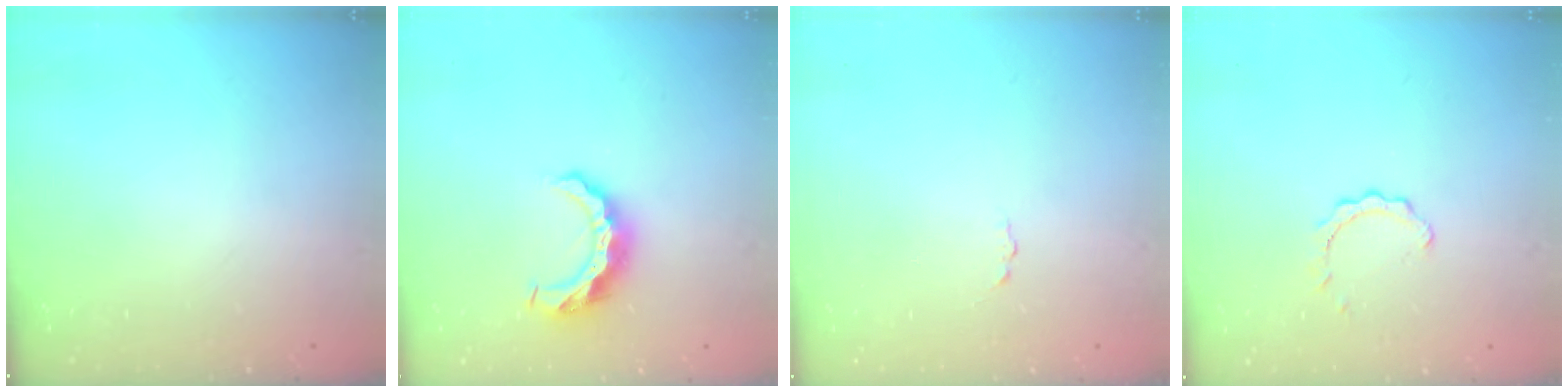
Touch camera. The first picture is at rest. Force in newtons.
{"total": 9.6, "press": 9.6, "slide": 0.0}
{"total": 1.6, "press": 1.6, "slide": 0.1}
{"total": 2.4, "press": 2.4, "slide": 0.3}